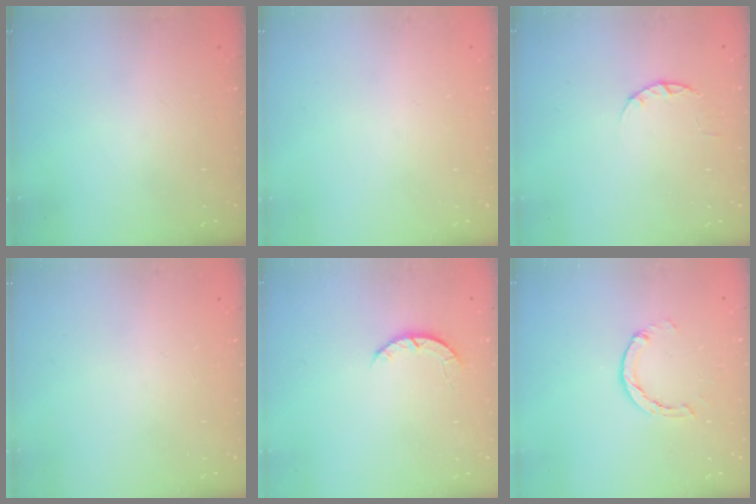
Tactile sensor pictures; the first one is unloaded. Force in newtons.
{"total": 0.0}
{"total": 2.4, "press": 2.3, "slide": 0.4}
{"total": 0.0}
{"total": 2.7, "press": 2.6, "slide": 0.4}
{"total": 2.9, "press": 2.9, "slide": 0.4}